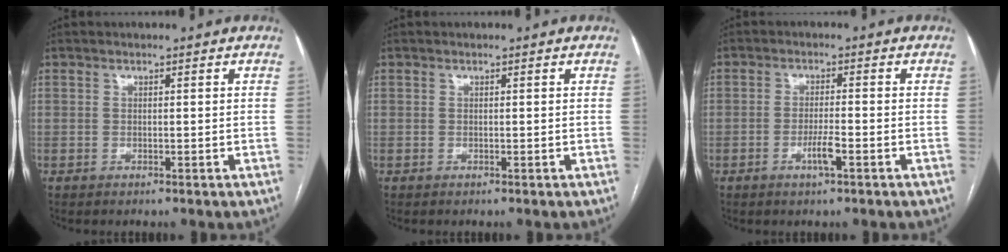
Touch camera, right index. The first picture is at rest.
{"total": 0.0}
{"total": 3.2, "force": [-1.5, 0.2, 2.8], "torque": [-0.054, -0.002, -0.028]}